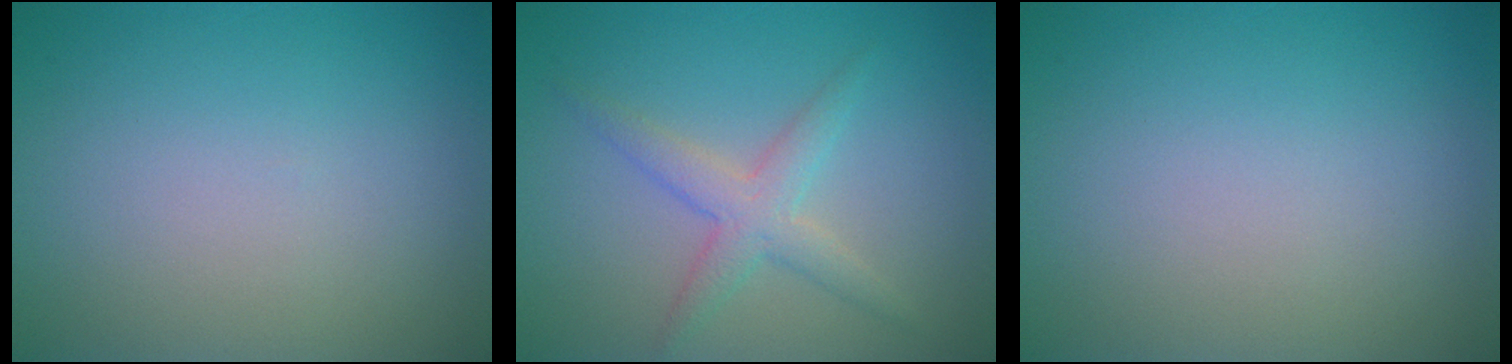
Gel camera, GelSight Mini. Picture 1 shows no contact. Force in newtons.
{"total": 2.8, "press": 2.8, "slide": 0.0}
{"total": 0.0}